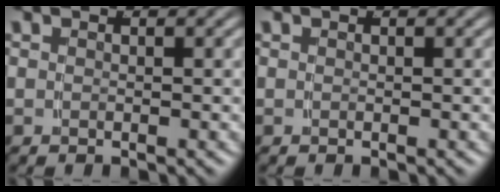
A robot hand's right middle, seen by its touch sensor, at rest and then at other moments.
{"total": 0.0}